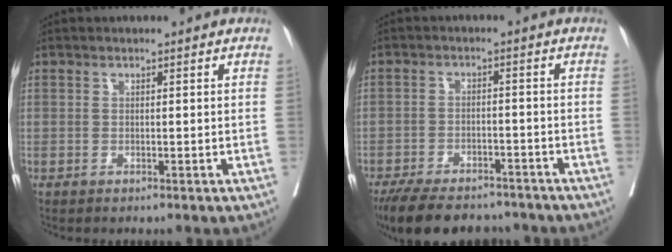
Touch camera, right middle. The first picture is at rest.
{"total": 13.6, "force": [-11.5, 4.7, 5.5], "torque": [-0.102, -0.002, -0.167]}